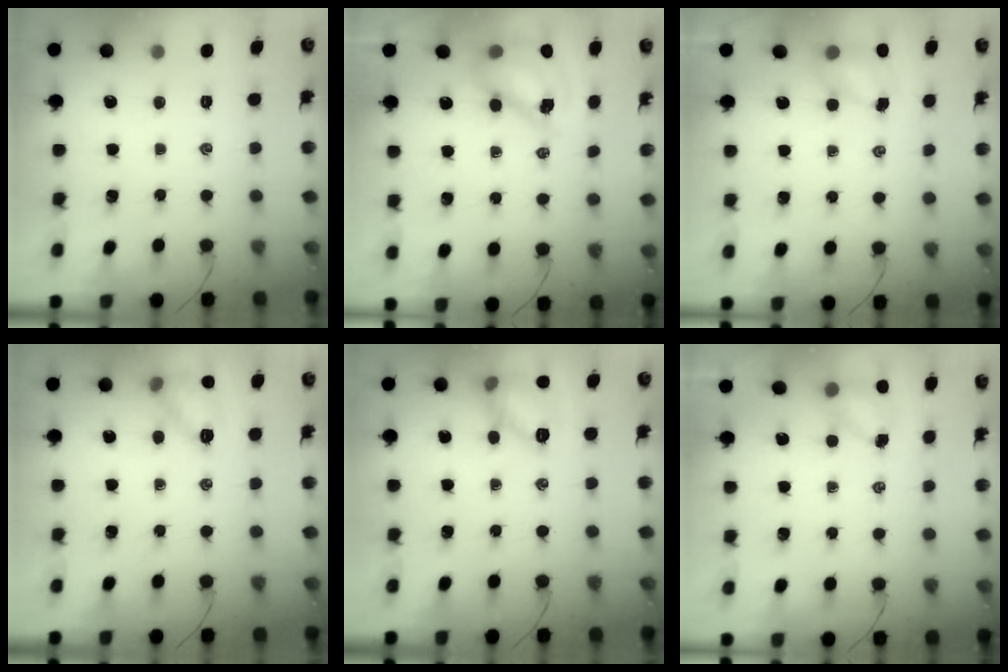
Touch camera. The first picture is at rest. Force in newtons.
{"total": 8.6, "press": 8.4, "slide": 2.1}
{"total": 4.9, "press": 4.8, "slide": 0.8}
{"total": 9.8, "press": 9.8, "slide": 1.0}
{"total": 10.5, "press": 10.5, "slide": 0.4}
{"total": 4.0, "press": 3.9, "slide": 0.6}